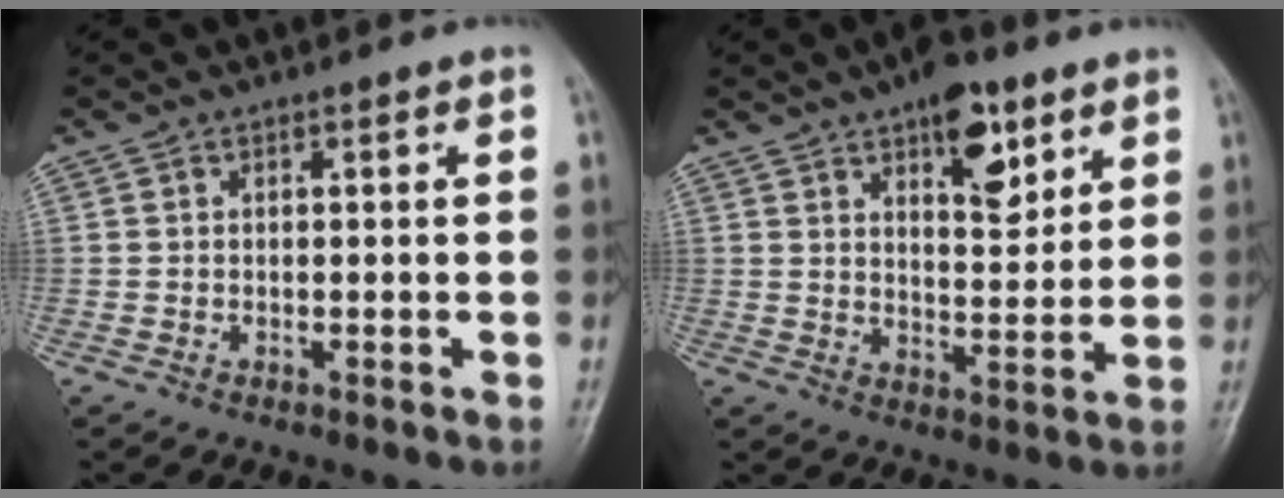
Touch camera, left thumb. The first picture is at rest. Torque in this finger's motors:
{"motor_torque": [1.39, 0.93, 0.74, -0.90, 0.02]}